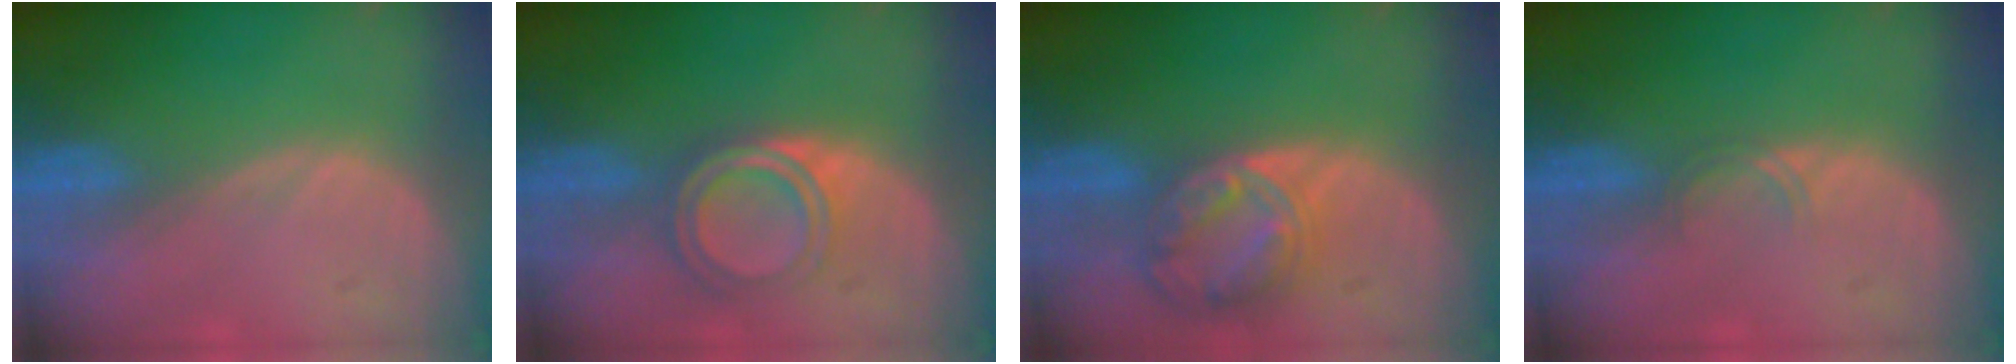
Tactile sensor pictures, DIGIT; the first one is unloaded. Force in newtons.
{"total": 5.3, "press": 5.0, "slide": 1.8}
{"total": 8.3, "press": 7.0, "slide": 4.4}
{"total": 1.4, "press": 1.4, "slide": 0.2}